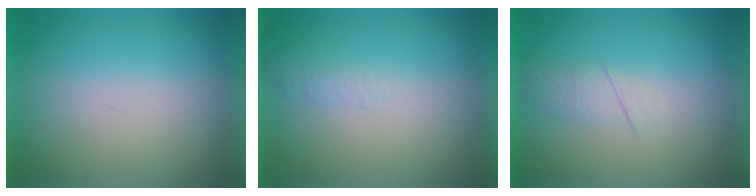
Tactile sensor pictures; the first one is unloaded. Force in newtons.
{"total": 1.0}
{"total": 2.1}